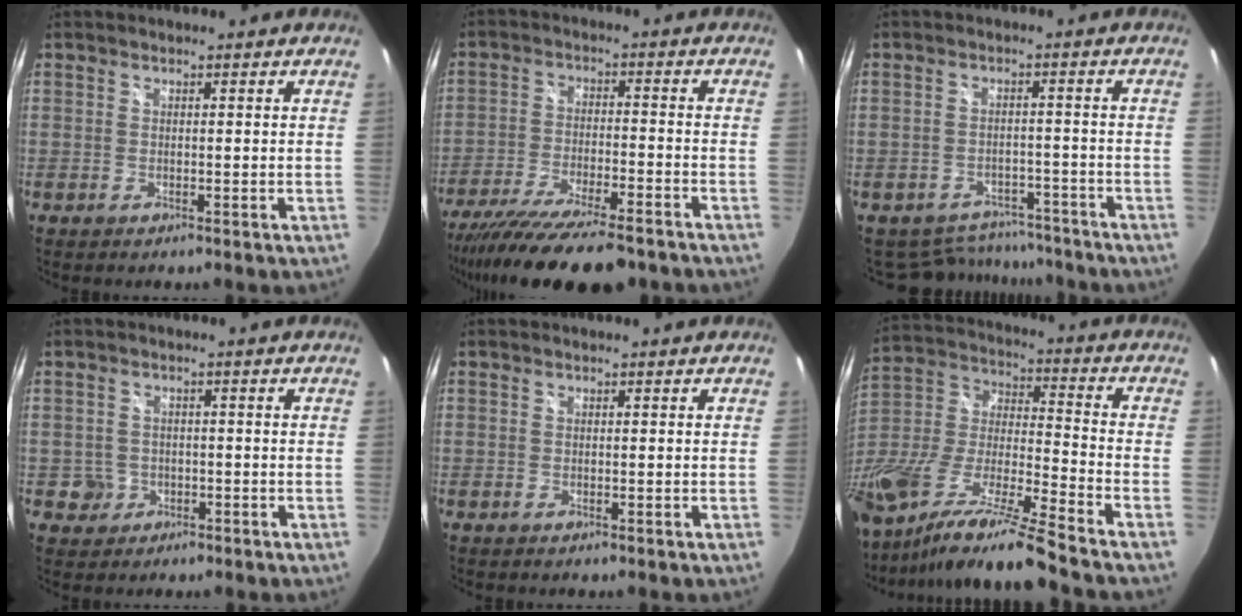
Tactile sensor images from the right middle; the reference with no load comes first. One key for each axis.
{"total": 18.9, "fx": -15.5, "fy": 3.6, "fz": 10.2, "tx": -0.199, "ty": -0.046, "tz": -0.249}
{"total": 9.6, "fx": -8.3, "fy": 4.6, "fz": 1.5, "tx": -0.040, "ty": 0.017, "tz": -0.104}
{"total": 3.5, "fx": -1.1, "fy": 3.3, "fz": 0.3, "tx": -0.013, "ty": 0.006, "tz": -0.013}
{"total": 0.0}
{"total": 21.5, "fx": -16.1, "fy": 0.8, "fz": 14.2, "tx": -0.253, "ty": -0.043, "tz": -0.302}